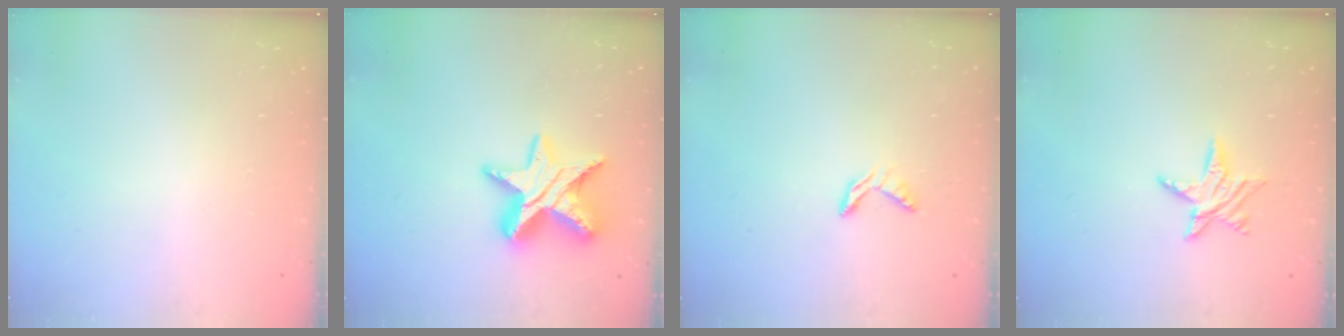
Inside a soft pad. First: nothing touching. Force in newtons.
{"total": 13.3, "press": 13.2, "slide": 1.1}
{"total": 4.2, "press": 4.2, "slide": 0.3}
{"total": 6.9, "press": 6.9, "slide": 0.2}